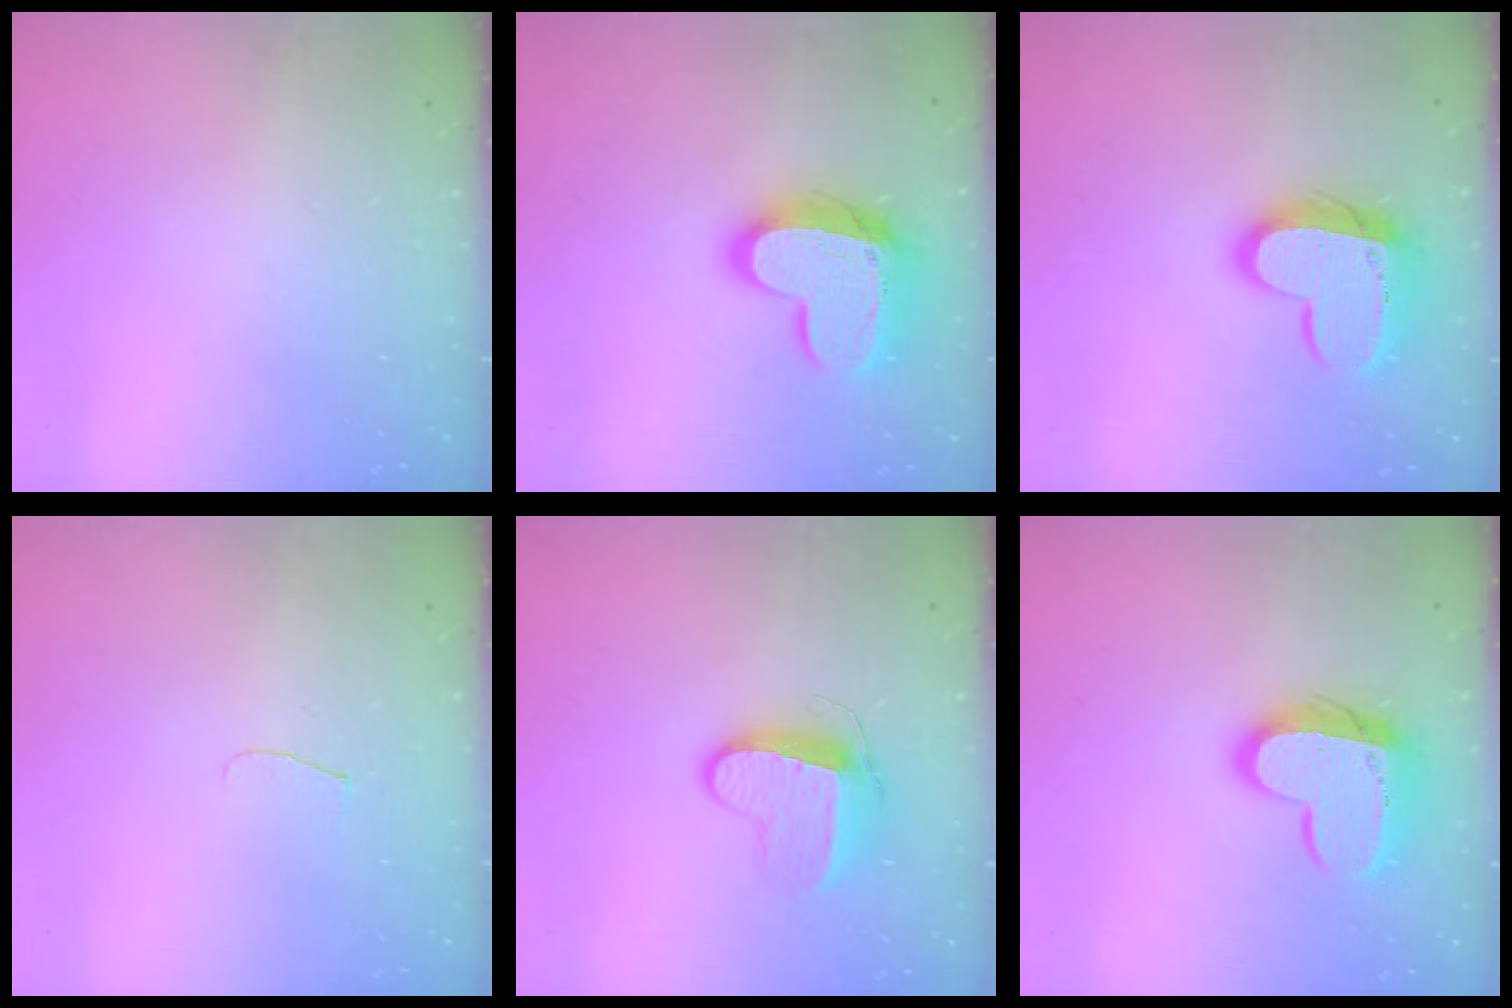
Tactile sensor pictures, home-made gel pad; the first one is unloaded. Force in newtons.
{"total": 16.3, "press": 16.3, "slide": 1.0}
{"total": 14.4, "press": 14.4, "slide": 1.1}
{"total": 3.8, "press": 3.8, "slide": 0.4}
{"total": 10.3, "press": 10.3, "slide": 0.4}
{"total": 14.4, "press": 14.4, "slide": 1.1}